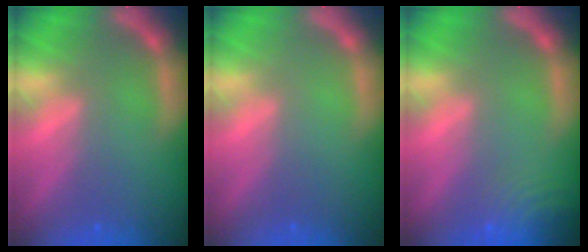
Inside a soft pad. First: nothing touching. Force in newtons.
{"total": 0.0}
{"total": 6.1}